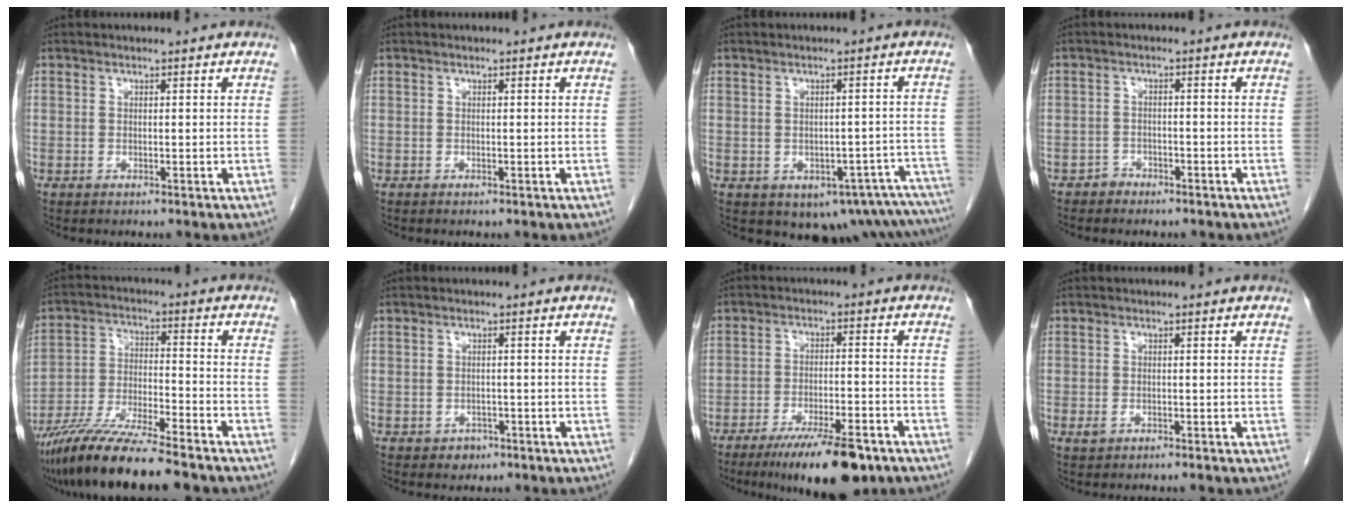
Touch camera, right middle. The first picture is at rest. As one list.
[{"total": 0.0}, {"total": 13.1, "force": [-10.5, 5.9, 5.1], "torque": [-0.009, 0.025, -0.108]}, {"total": 2.0, "force": [-1.5, 1.3, -0.1], "torque": [-0.002, 0.008, -0.027]}, {"total": 13.8, "force": [-11.3, 0.8, 7.9], "torque": [-0.147, -0.024, -0.197]}, {"total": 1.7, "force": [-1.0, 1.4, 0.4], "torque": [-0.005, 0.004, -0.010]}, {"total": 12.3, "force": [-8.6, 2.6, 8.4], "torque": [-0.126, -0.018, -0.137]}, {"total": 1.3, "force": [-0.7, 0.6, 0.9], "torque": [-0.018, 0.000, -0.007]}]